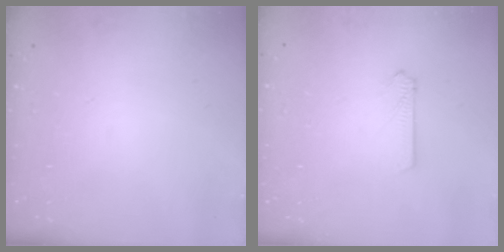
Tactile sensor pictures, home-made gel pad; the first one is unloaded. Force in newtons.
{"total": 2.6, "press": 2.6, "slide": 0.3}